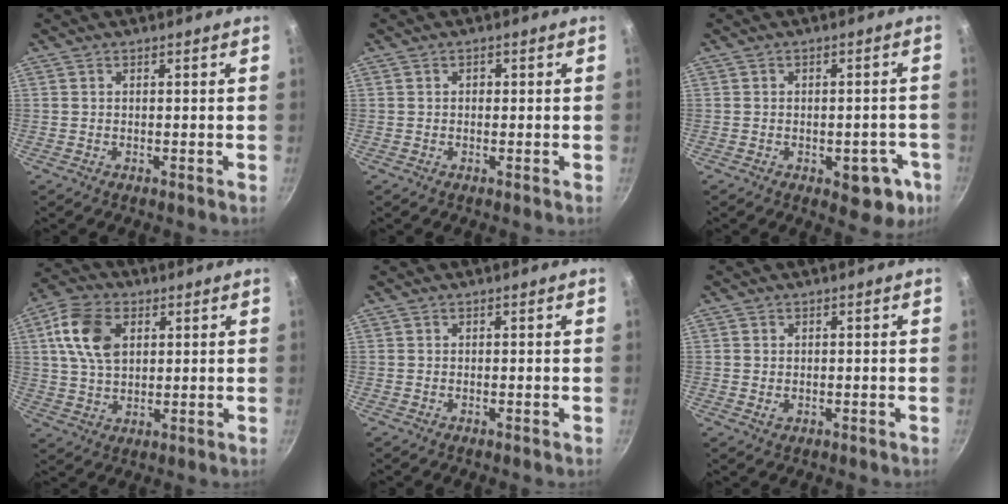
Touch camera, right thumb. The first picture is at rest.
{"total": 0.7, "force": [0.0, 0.6, 0.4], "torque": [-0.002, 0.005, 0.000]}
{"total": 8.6, "force": [-3.2, 5.0, 6.2], "torque": [-0.030, 0.016, -0.034]}
{"total": 11.2, "force": [3.2, 7.4, 7.8], "torque": [-0.137, 0.005, 0.056]}
{"total": 0.0}
{"total": 1.5, "force": [-0.2, 1.3, 0.7], "torque": [-0.011, -0.002, -0.003]}